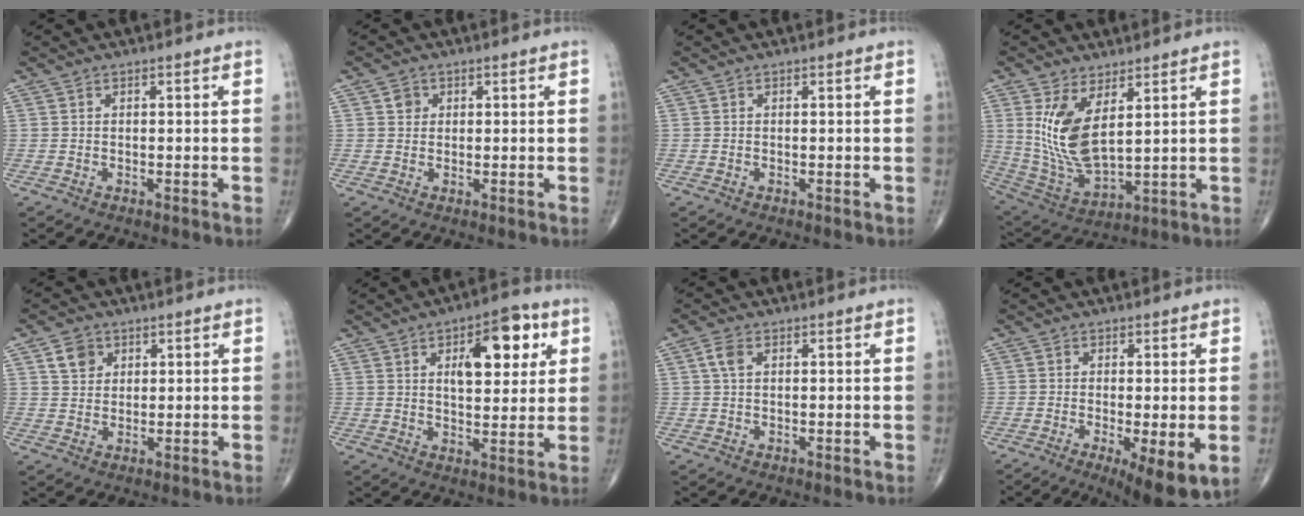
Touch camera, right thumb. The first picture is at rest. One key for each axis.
{"total": 1.6, "fx": 0.6, "fy": 1.4, "fz": 0.5, "tx": 0.000, "ty": -0.001, "tz": 0.005}
{"total": 0.0}
{"total": 13.1, "fx": 4.1, "fy": 6.1, "fz": 10.9, "tx": -0.213, "ty": -0.031, "tz": 0.102}
{"total": 4.4, "fx": 2.0, "fy": 3.6, "fz": 1.7, "tx": -0.012, "ty": -0.008, "tz": 0.036}
{"total": 13.3, "fx": 4.8, "fy": 6.3, "fz": 10.6, "tx": -0.115, "ty": -0.010, "tz": 0.070}
{"total": 2.7, "fx": 0.9, "fy": 1.5, "fz": 2.0, "tx": -0.046, "ty": 0.009, "tz": 0.016}
{"total": 10.1, "fx": -3.3, "fy": 2.8, "fz": 9.1, "tx": -0.134, "ty": -0.021, "tz": -0.048}